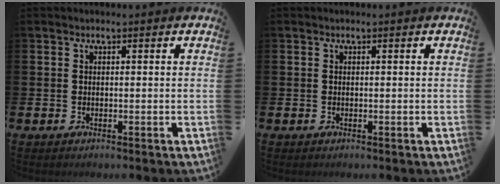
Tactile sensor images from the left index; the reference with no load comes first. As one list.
[{"total": 0.0}]